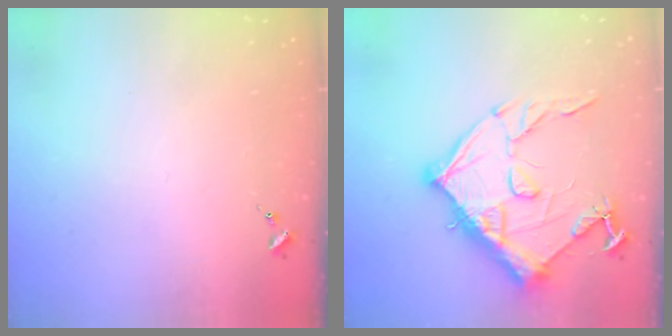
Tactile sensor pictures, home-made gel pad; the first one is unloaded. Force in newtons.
{"total": 15.4, "press": 15.4, "slide": 1.0}